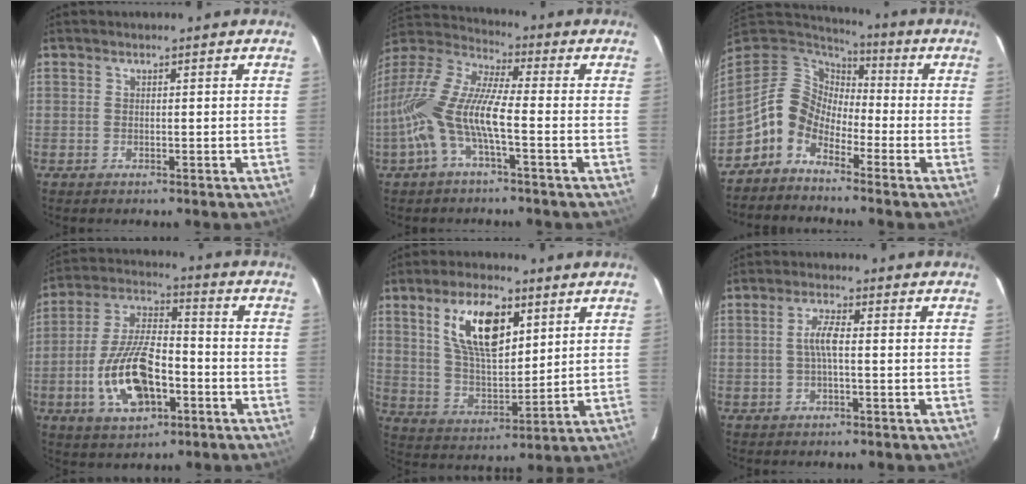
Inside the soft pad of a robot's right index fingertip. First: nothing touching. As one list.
[{"total": 13.7, "force": [-3.8, 3.1, 12.8], "torque": [-0.256, 0.000, -0.080]}, {"total": 9.3, "force": [-5.6, 6.4, 3.7], "torque": [-0.074, 0.029, -0.128]}, {"total": 15.5, "force": [-5.2, 7.4, 12.6], "torque": [-0.261, 0.007, -0.087]}, {"total": 14.3, "force": [6.3, 6.5, 11.0], "torque": [-0.193, 0.015, 0.124]}, {"total": 3.5, "force": [-0.3, 0.6, 3.4], "torque": [-0.067, 0.007, -0.004]}]